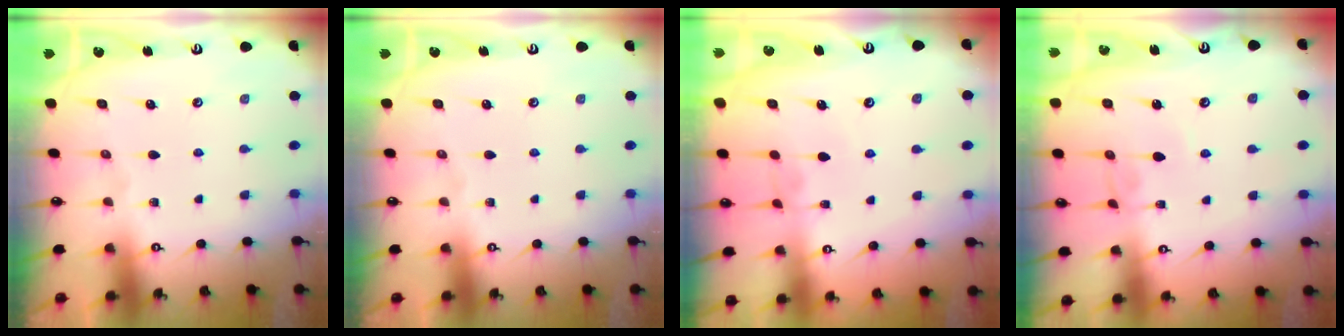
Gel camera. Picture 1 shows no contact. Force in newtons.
{"total": 0.0}
{"total": 2.9, "press": 2.9, "slide": 0.4}
{"total": 3.1, "press": 3.1, "slide": 0.1}